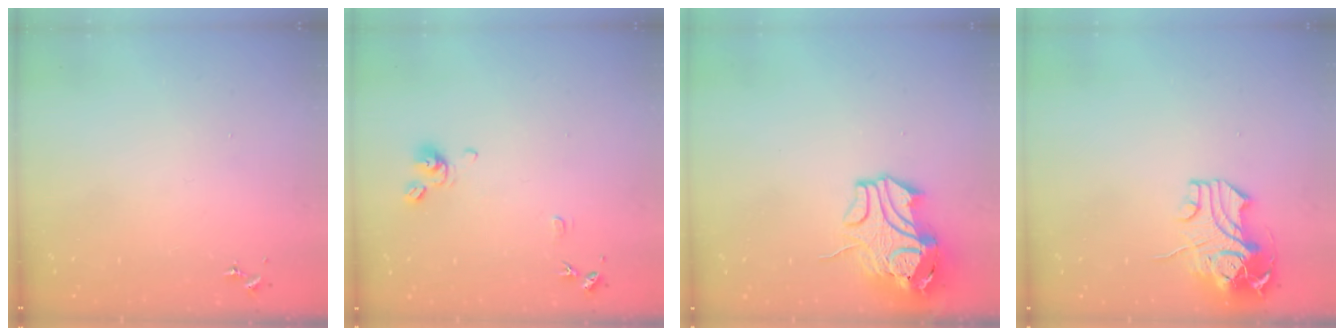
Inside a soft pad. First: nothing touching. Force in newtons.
{"total": 9.4, "press": 9.4, "slide": 0.9}
{"total": 12.8, "press": 12.7, "slide": 1.8}
{"total": 12.2, "press": 12.0, "slide": 2.1}